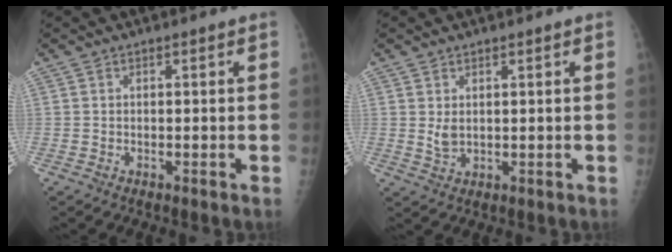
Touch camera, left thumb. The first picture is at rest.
{"total": 2.7, "force": [1.1, 1.6, 1.9], "torque": [-0.029, -0.013, 0.027]}